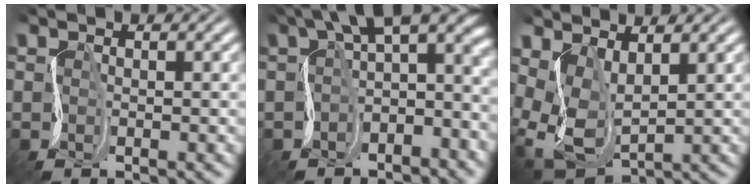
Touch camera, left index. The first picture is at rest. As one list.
[{"total": 7.1, "force": [0.7, 3.6, 6.1], "torque": [-0.075, 0.006, 0.013]}, {"total": 4.4, "force": [0.5, 2.6, 3.4], "torque": [-0.100, -0.006, 0.023]}]